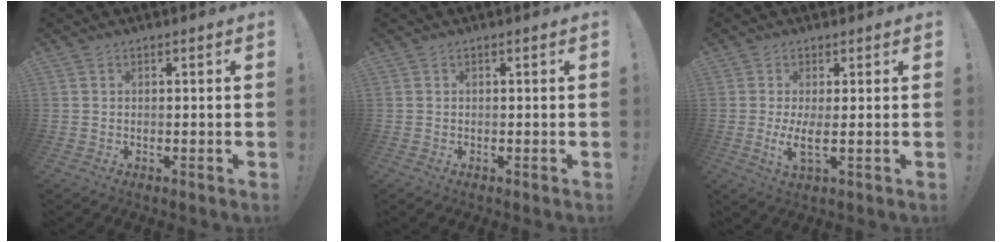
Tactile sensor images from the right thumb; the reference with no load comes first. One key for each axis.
{"total": 0.0}
{"total": 5.2, "fx": 0.8, "fy": 0.4, "fz": 5.1, "tx": -0.091, "ty": -0.025, "tz": 0.012}